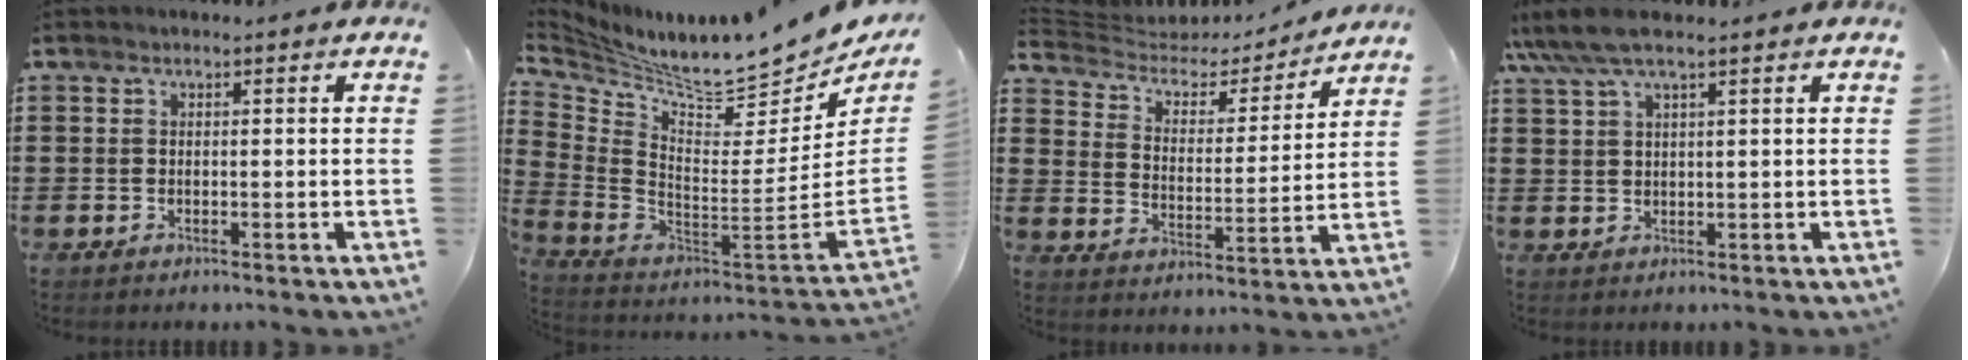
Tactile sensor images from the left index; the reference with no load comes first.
{"total": 6.6, "force": [6.0, 0.2, 2.6], "torque": [-0.070, -0.077, 0.094]}
{"total": 4.0, "force": [3.4, 1.7, 1.3], "torque": [-0.050, -0.024, 0.049]}
{"total": 5.1, "force": [3.7, 0.7, 3.4], "torque": [-0.082, -0.003, 0.065]}